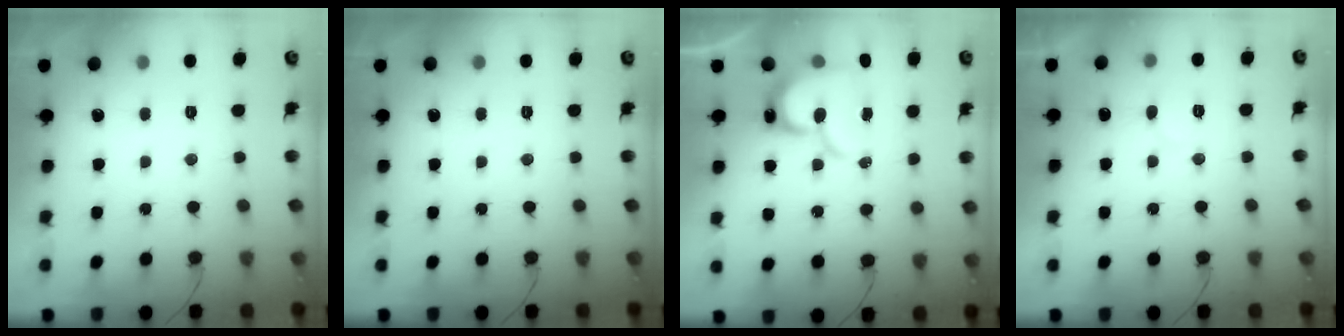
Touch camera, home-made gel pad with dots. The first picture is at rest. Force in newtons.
{"total": 0.0}
{"total": 13.7, "press": 13.6, "slide": 1.2}
{"total": 6.0, "press": 6.0, "slide": 0.3}